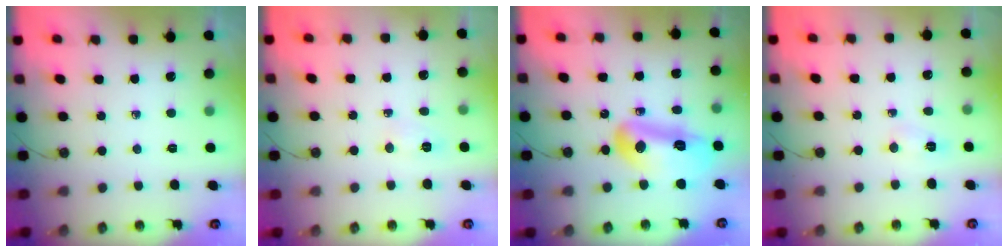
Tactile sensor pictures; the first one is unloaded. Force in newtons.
{"total": 4.8, "press": 4.7, "slide": 0.7}
{"total": 13.8, "press": 13.7, "slide": 1.8}
{"total": 3.2, "press": 3.2, "slide": 0.5}